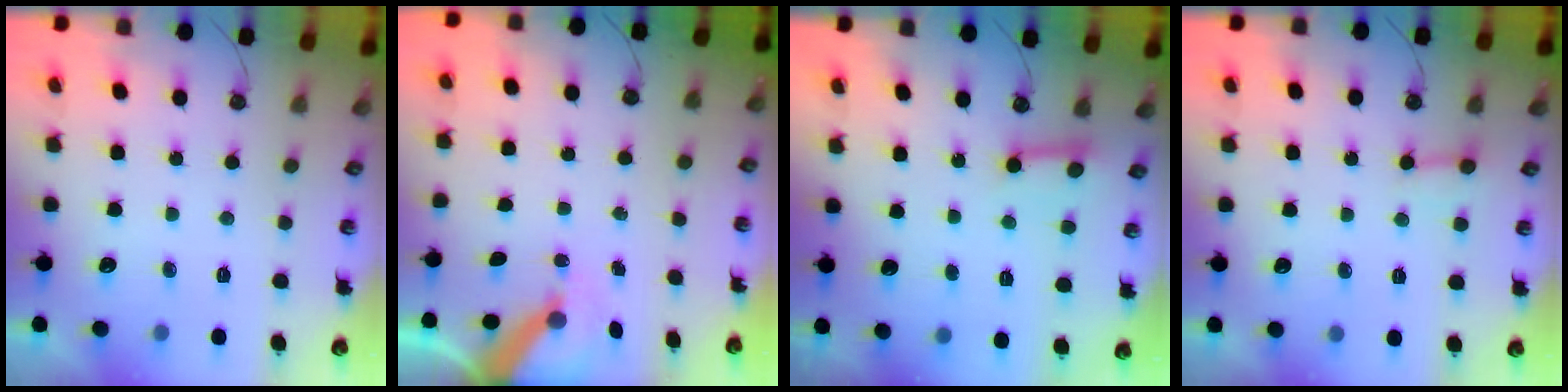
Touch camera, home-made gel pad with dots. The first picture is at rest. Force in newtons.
{"total": 7.2, "press": 7.2, "slide": 0.7}
{"total": 6.0, "press": 6.0, "slide": 0.6}
{"total": 5.6, "press": 5.6, "slide": 0.5}